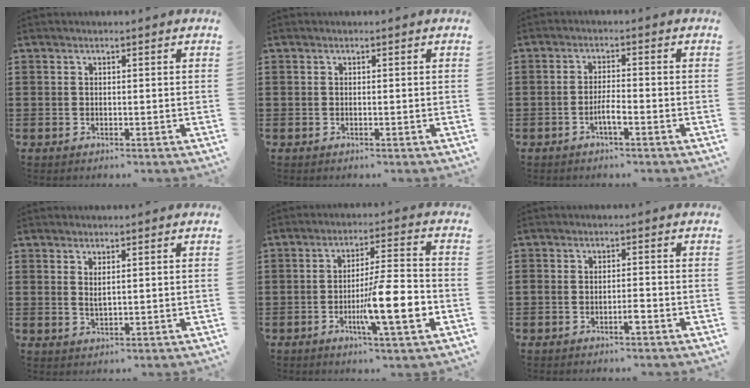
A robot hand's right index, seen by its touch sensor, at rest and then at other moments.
{"total": 0.0}
{"total": 3.0, "force": [-1.5, 0.4, 2.5], "torque": [-0.052, 0.000, -0.030]}
{"total": 1.7, "force": [0.9, 0.4, 1.4], "torque": [-0.029, 0.002, 0.016]}
{"total": 11.3, "force": [-3.4, 1.5, 10.6], "torque": [-0.177, -0.008, -0.061]}
{"total": 2.1, "force": [-1.3, 0.3, 1.6], "torque": [-0.029, 0.000, -0.023]}